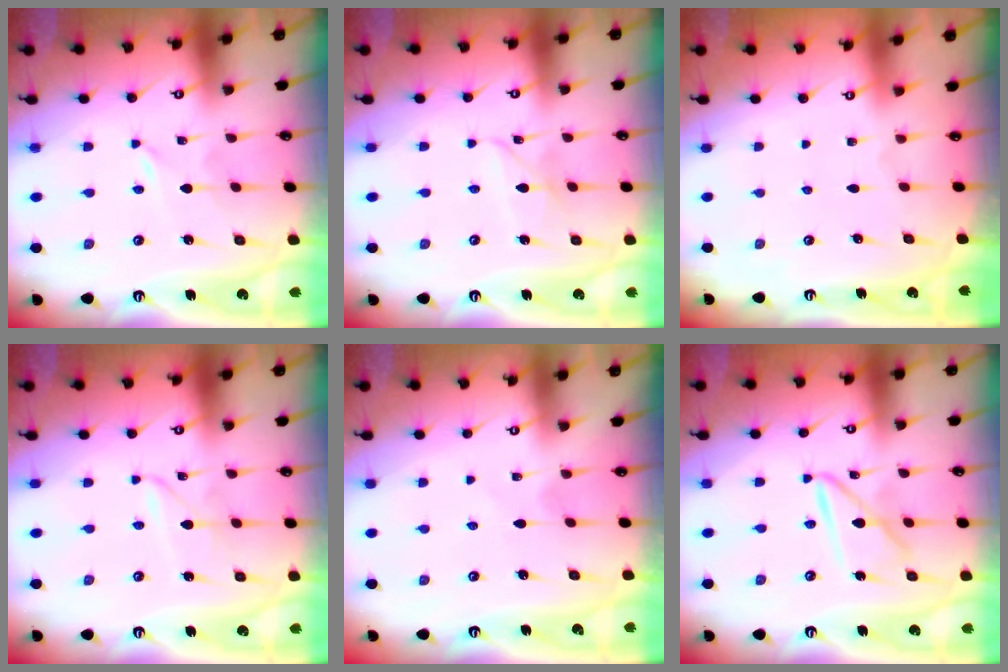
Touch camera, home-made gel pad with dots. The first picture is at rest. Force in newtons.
{"total": 3.9, "press": 3.9, "slide": 0.3}
{"total": 0.0}
{"total": 1.5, "press": 1.5, "slide": 0.2}
{"total": 1.7, "press": 1.7, "slide": 0.2}
{"total": 10.3, "press": 10.3, "slide": 1.0}